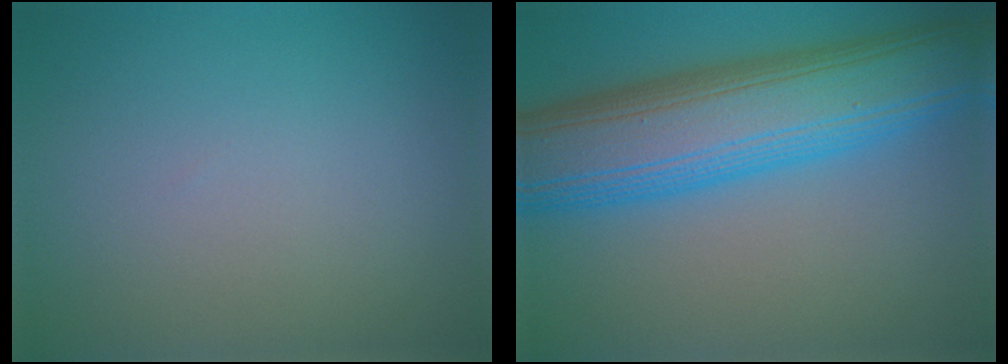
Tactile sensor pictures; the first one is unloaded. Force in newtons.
{"total": 12.1, "press": 12.1, "slide": 0.2}